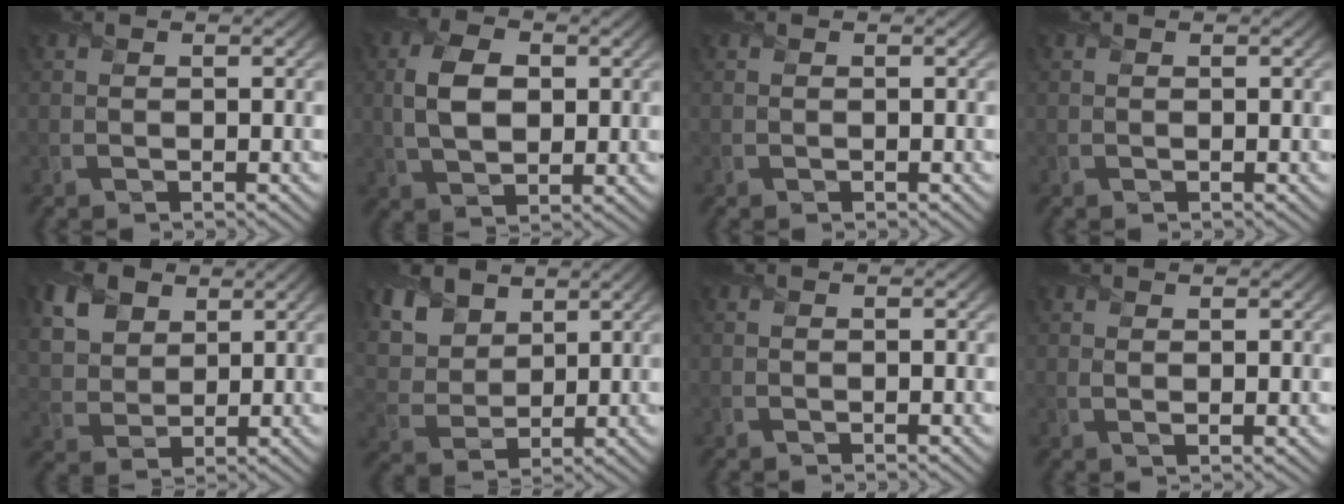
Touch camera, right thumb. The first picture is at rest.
{"total": 6.7, "force": [0.8, 4.2, 5.2], "torque": [-0.111, 0.002, 0.012]}
{"total": 0.0}
{"total": 0.0}
{"total": 7.4, "force": [3.7, 5.0, 4.1], "torque": [-0.118, 0.006, 0.073]}
{"total": 8.8, "force": [5.4, 5.4, 4.4], "torque": [-0.157, -0.003, 0.114]}
{"total": 0.0}
{"total": 1.0, "force": [0.6, 0.2, 0.8], "torque": [-0.020, -0.006, 0.013]}